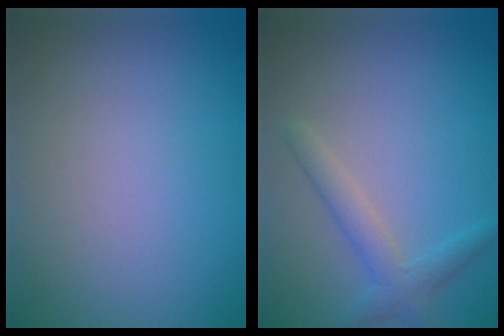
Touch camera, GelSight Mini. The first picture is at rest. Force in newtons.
{"total": 2.4, "press": 2.4, "slide": 0.2}